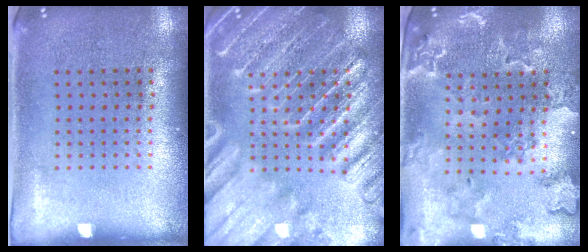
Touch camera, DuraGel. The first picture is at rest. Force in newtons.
{"total": 3.8, "press": 3.8, "slide": 0.4}
{"total": 1.8, "press": 1.8, "slide": 0.2}